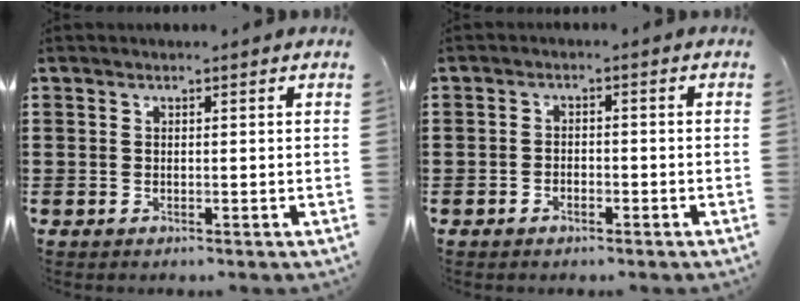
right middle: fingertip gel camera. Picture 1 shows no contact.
{"total": 1.7, "force": [-1.4, 0.8, 0.5], "torque": [-0.012, 0.001, -0.029]}